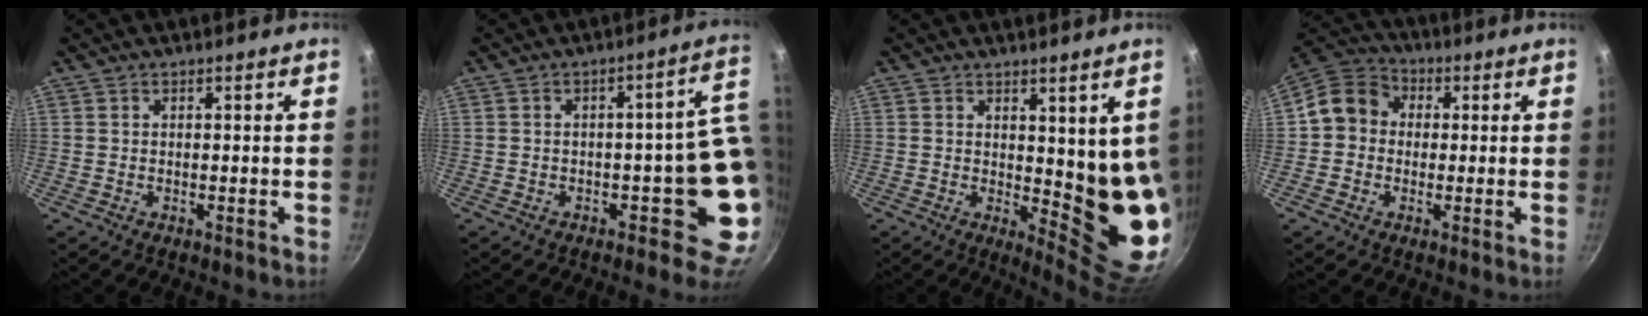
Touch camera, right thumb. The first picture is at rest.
{"total": 9.0, "force": [-0.2, 4.5, 7.8], "torque": [-0.032, 0.014, 0.000]}
{"total": 10.7, "force": [2.4, 4.1, 9.5], "torque": [-0.090, -0.042, 0.040]}
{"total": 9.3, "force": [0.3, 8.2, 4.3], "torque": [-0.044, 0.027, -0.020]}